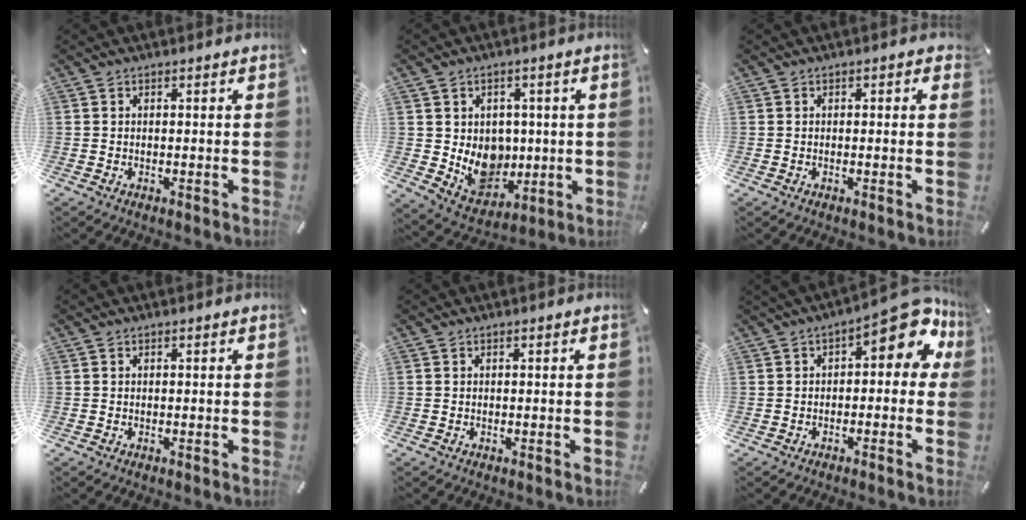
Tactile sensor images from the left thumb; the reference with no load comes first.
{"total": 10.1, "force": [0.2, 9.2, 4.2], "torque": [-0.064, -0.011, 0.016]}
{"total": 0.7, "force": [0.1, 0.6, 0.3], "torque": [0.003, 0.002, -0.001]}
{"total": 0.0}
{"total": 0.0}
{"total": 12.2, "force": [4.5, 5.5, 9.9], "torque": [-0.124, -0.033, 0.074]}